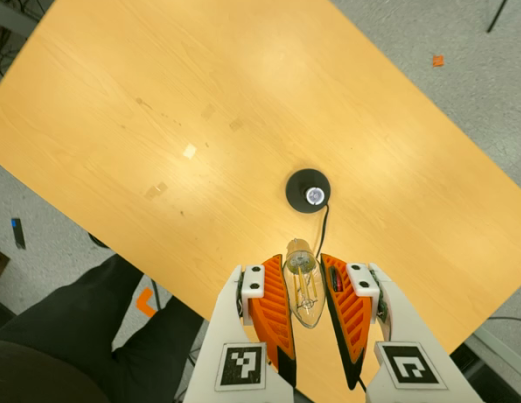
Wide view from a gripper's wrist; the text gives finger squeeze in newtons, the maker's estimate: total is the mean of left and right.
{"total": 11.7, "left": 12.6, "right": 10.8}